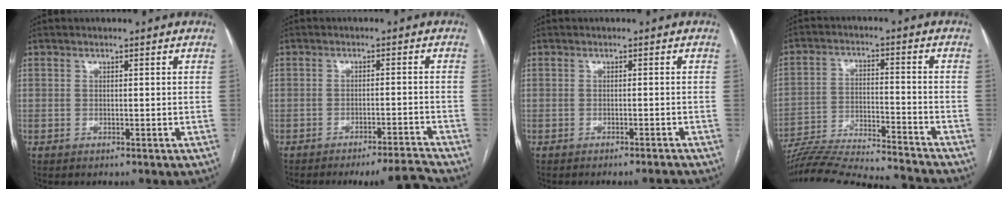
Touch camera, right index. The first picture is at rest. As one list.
[{"total": 5.4, "force": [-5.1, -1.4, 1.2], "torque": [-0.006, 0.004, -0.079]}, {"total": 2.2, "force": [-2.1, -0.6, 0.4], "torque": [-0.003, -0.004, -0.028]}, {"total": 20.2, "force": [-19.3, -0.1, 6.2], "torque": [-0.127, -0.023, -0.297]}]